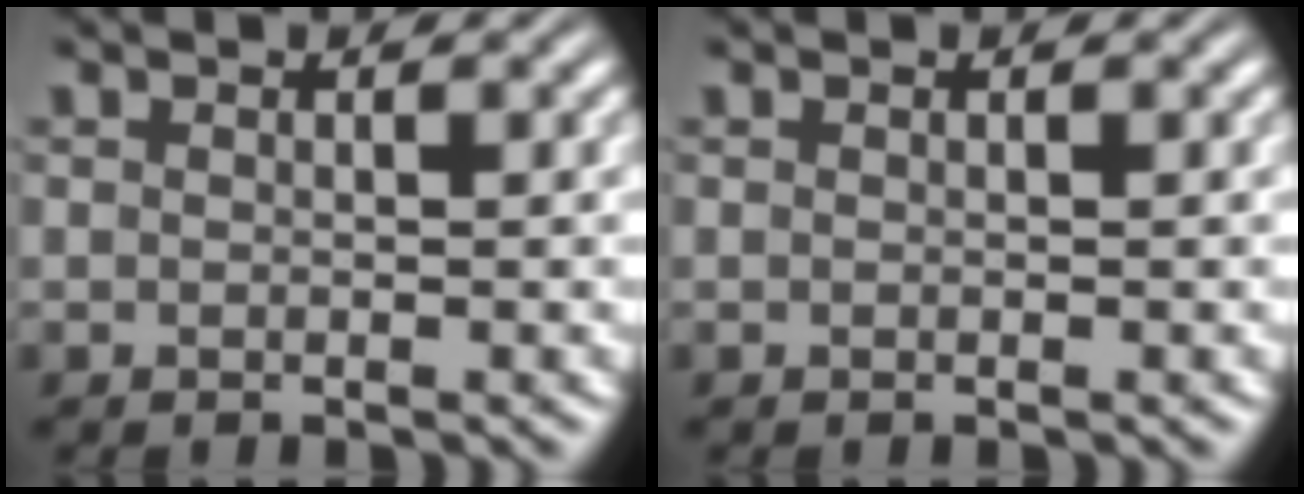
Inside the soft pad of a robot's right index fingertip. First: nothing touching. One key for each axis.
{"total": 0.0}